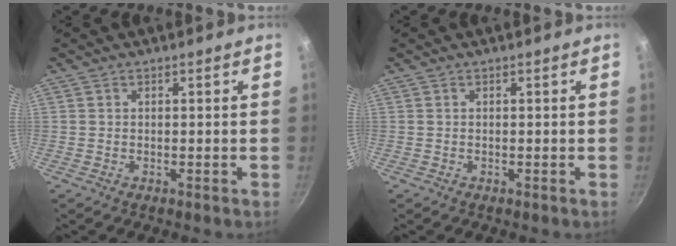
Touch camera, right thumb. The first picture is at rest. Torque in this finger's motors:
{"motor_torque": [0.00, 0.00, 0.04, -0.04, 0.00]}